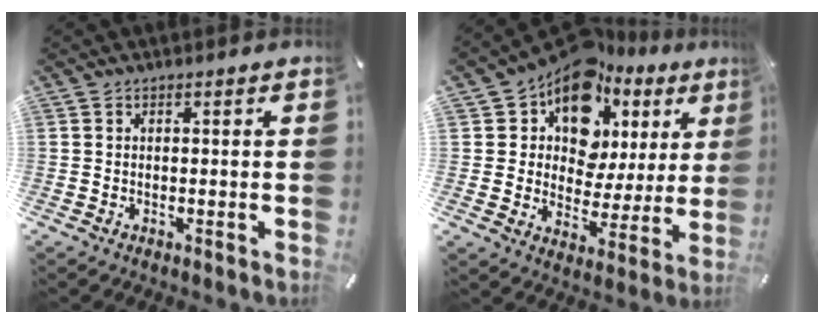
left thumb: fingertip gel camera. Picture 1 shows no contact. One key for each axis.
{"total": 15.5, "fx": 8.9, "fy": 10.1, "fz": 7.8, "tx": -0.146, "ty": -0.052, "tz": 0.160}